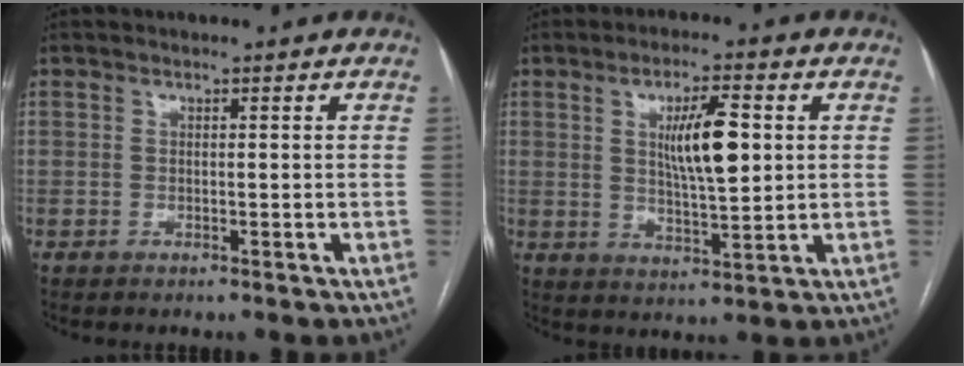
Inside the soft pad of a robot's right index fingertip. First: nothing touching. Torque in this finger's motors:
{"motor_torque": [0.47, -0.08, 0.41, 0.10]}